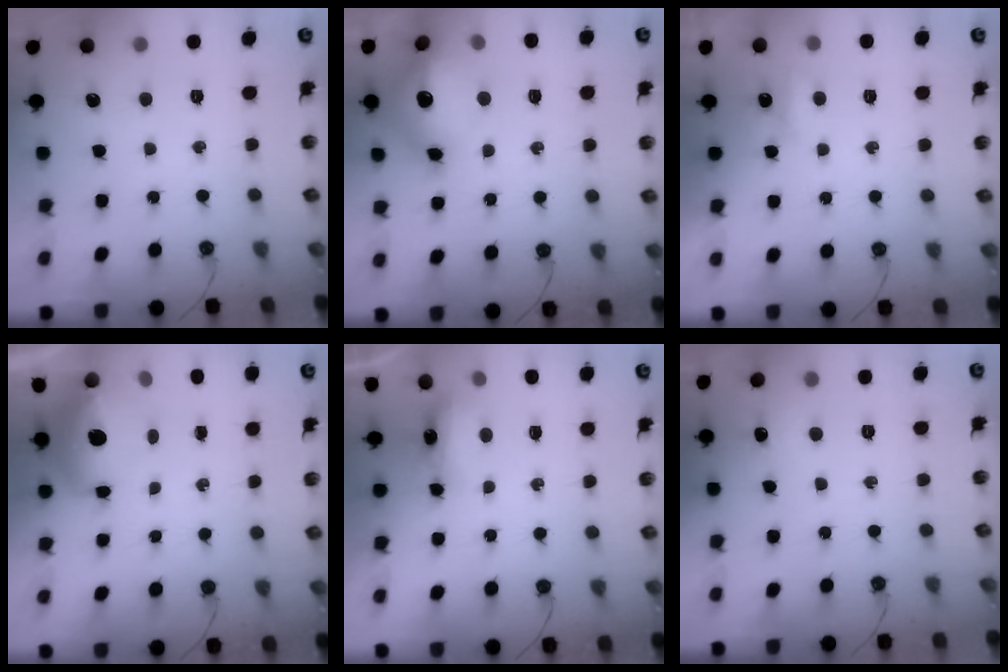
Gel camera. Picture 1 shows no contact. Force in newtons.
{"total": 22.0, "press": 18.1, "slide": 12.6}
{"total": 2.9, "press": 2.8, "slide": 0.6}
{"total": 10.5, "press": 10.4, "slide": 1.2}
{"total": 10.9, "press": 6.9, "slide": 8.4}
{"total": 5.6, "press": 5.6, "slide": 0.8}